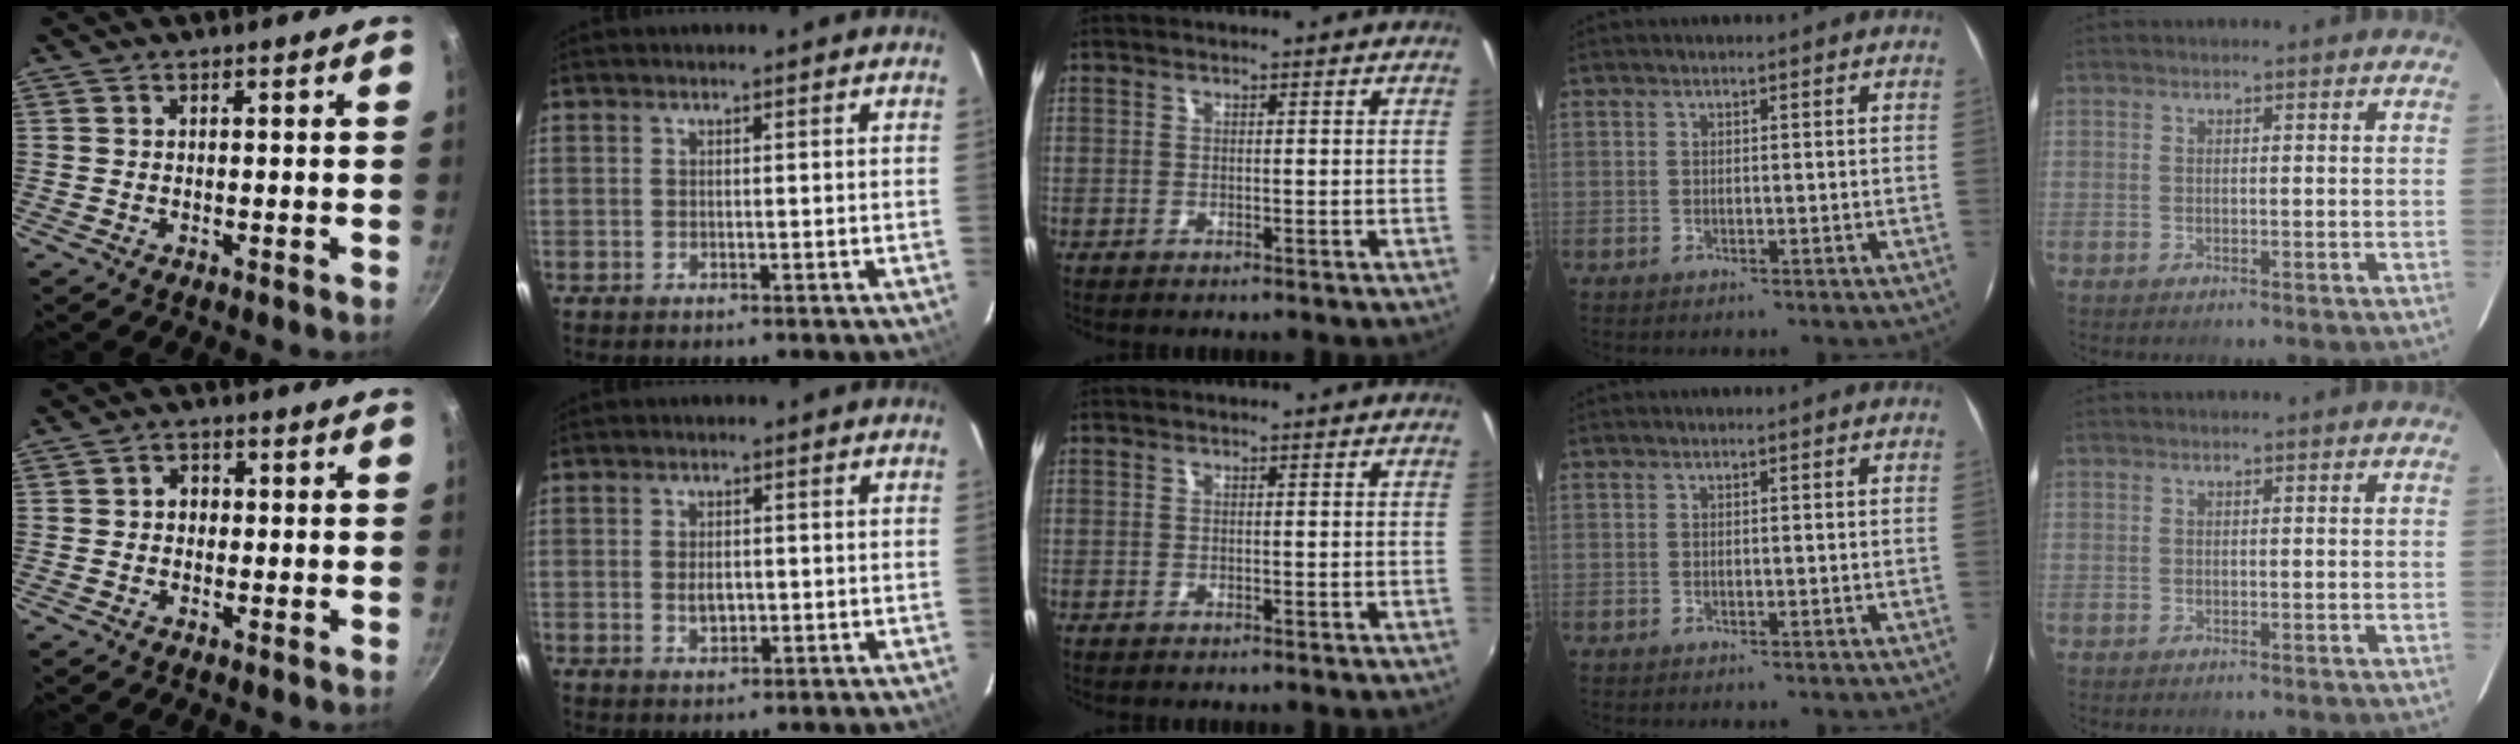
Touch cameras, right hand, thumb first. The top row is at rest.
{"thumb": {"total": 3.0, "force": [0.0, 2.6, 1.5], "torque": [-0.008, 0.009, -0.003]}, "index": {"total": 2.9, "force": [-0.3, 1.9, 2.1], "torque": [-0.035, -0.002, -0.003]}}